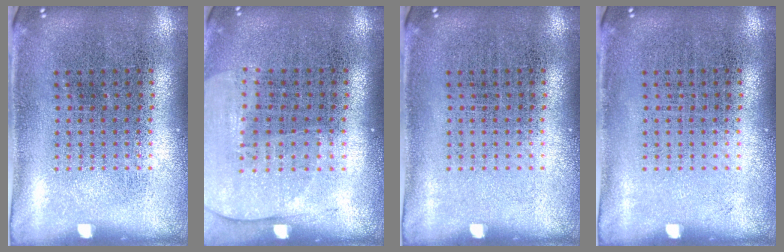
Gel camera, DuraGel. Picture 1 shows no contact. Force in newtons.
{"total": 1.4, "press": 1.3, "slide": 0.5}
{"total": 0.0}
{"total": 0.0}